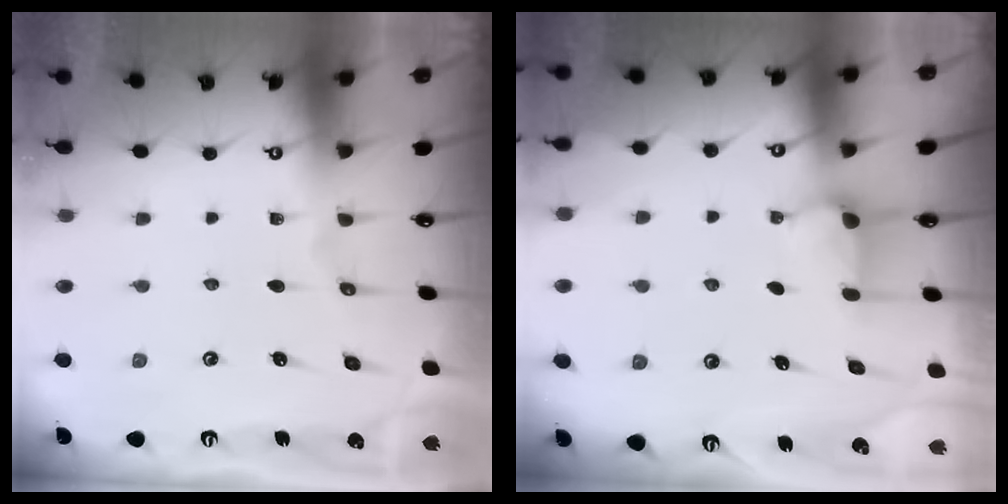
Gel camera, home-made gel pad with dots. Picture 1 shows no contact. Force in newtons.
{"total": 3.7, "press": 3.7, "slide": 0.1}